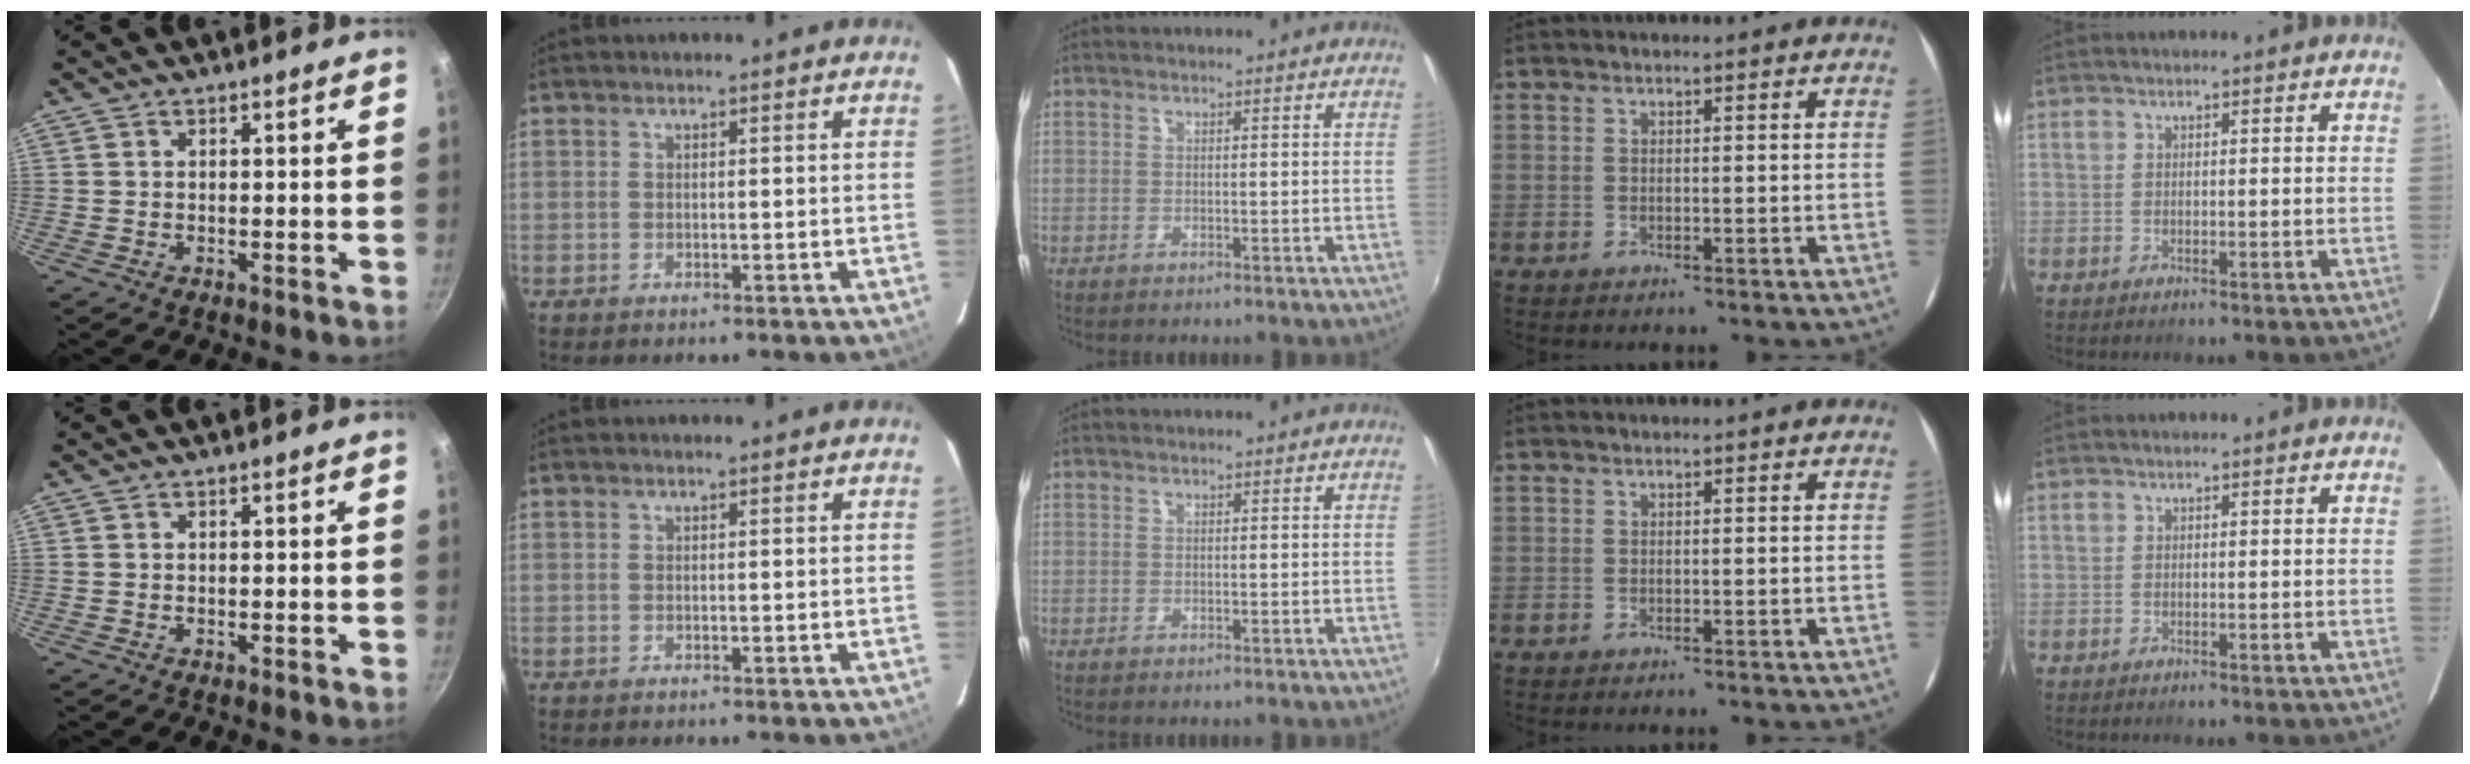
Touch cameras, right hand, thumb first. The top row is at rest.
{}